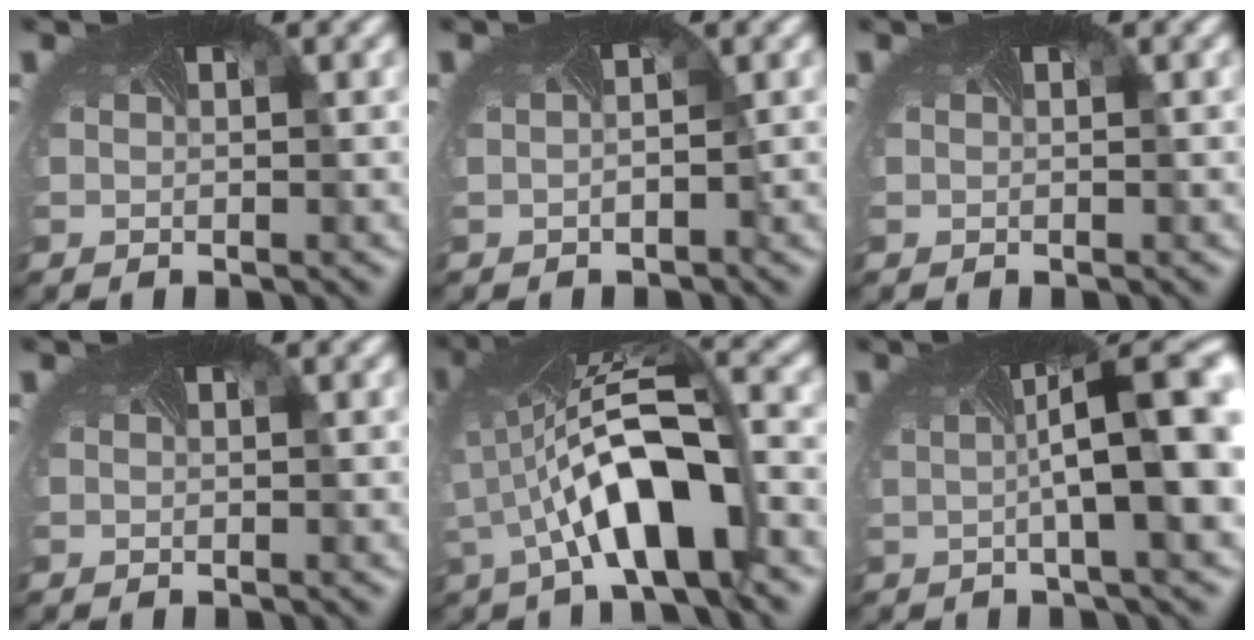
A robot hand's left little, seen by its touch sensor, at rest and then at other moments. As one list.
[{"total": 1.4, "force": [0.0, 0.7, 1.2], "torque": [-0.008, 0.003, -0.006]}, {"total": 0.0}, {"total": 0.0}, {"total": 6.3, "force": [-2.1, 1.9, 5.6], "torque": [-0.134, -0.004, -0.031]}, {"total": 8.6, "force": [0.3, 1.9, 8.3], "torque": [-0.123, 0.002, 0.008]}]